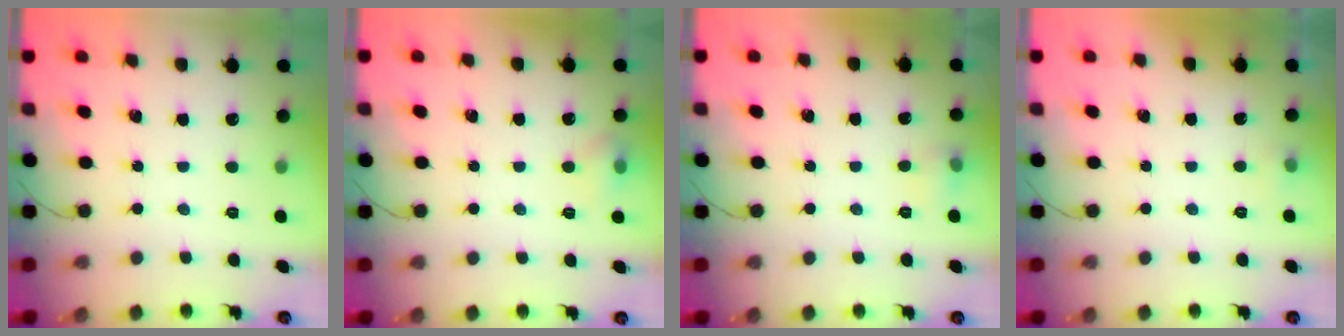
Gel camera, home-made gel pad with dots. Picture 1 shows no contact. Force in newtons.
{"total": 5.8, "press": 5.7, "slide": 1.4}
{"total": 5.4, "press": 5.2, "slide": 1.6}
{"total": 4.4, "press": 3.0, "slide": 3.2}